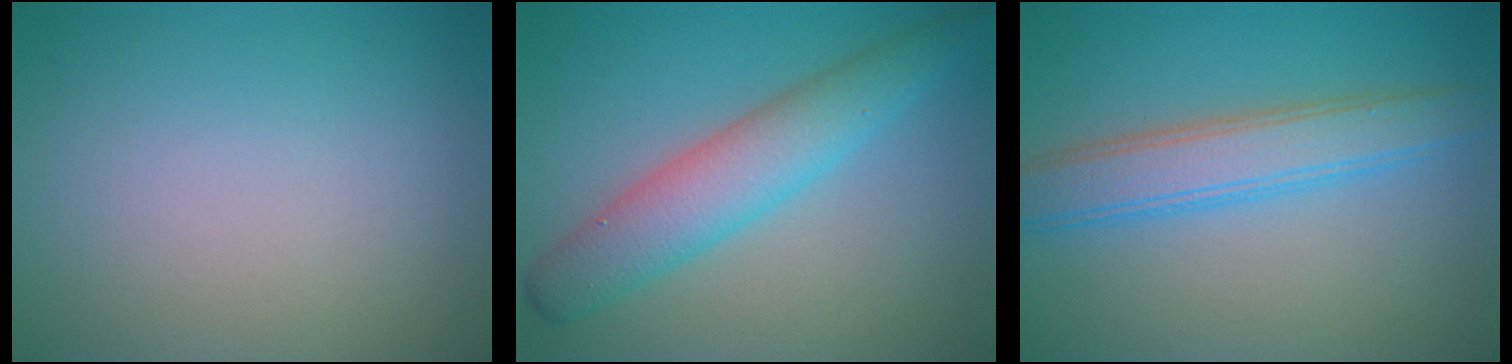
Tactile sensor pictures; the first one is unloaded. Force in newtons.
{"total": 5.1, "press": 5.1, "slide": 0.3}
{"total": 4.6, "press": 4.6, "slide": 0.2}